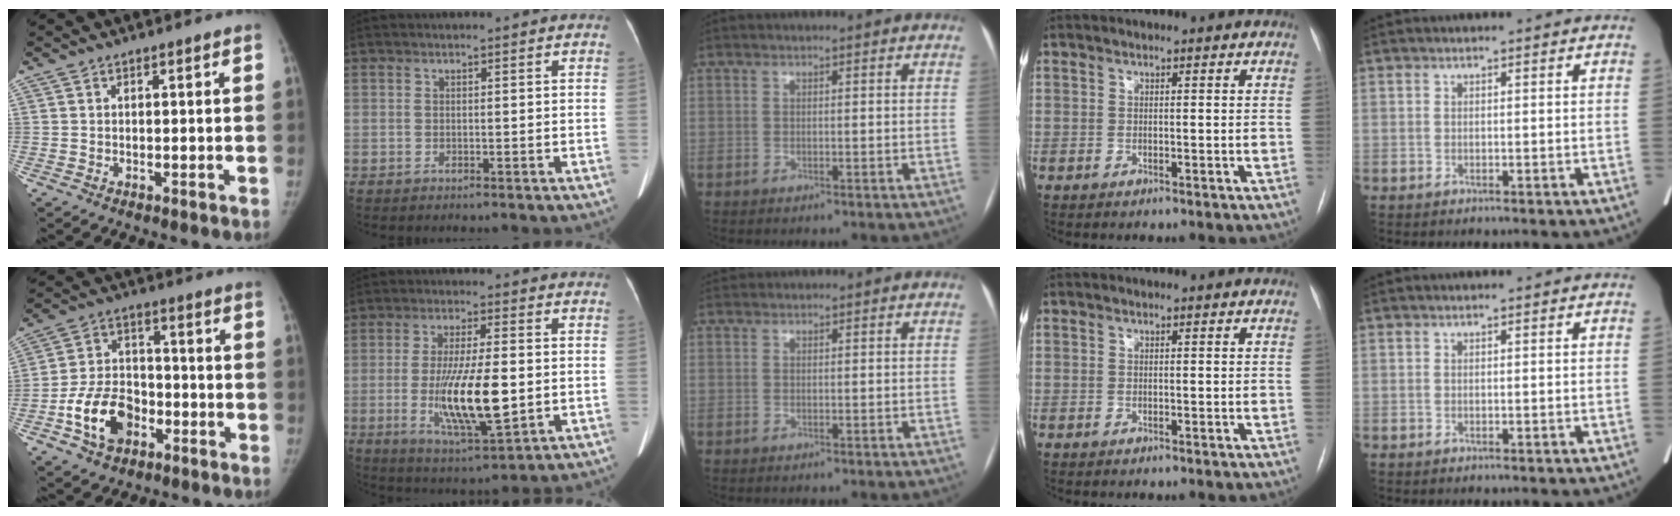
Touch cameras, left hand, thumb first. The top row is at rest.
{"thumb": {"total": 12.1, "force": [-5.1, 8.3, 7.2], "torque": [-0.111, 0.031, -0.090]}, "index": {"total": 12.9, "force": [-1.7, 2.6, 12.5], "torque": [-0.234, -0.018, -0.023]}, "middle": {"total": 0.9, "force": [0.8, 0.2, -0.1], "torque": [-0.006, 0.018, 0.019]}}